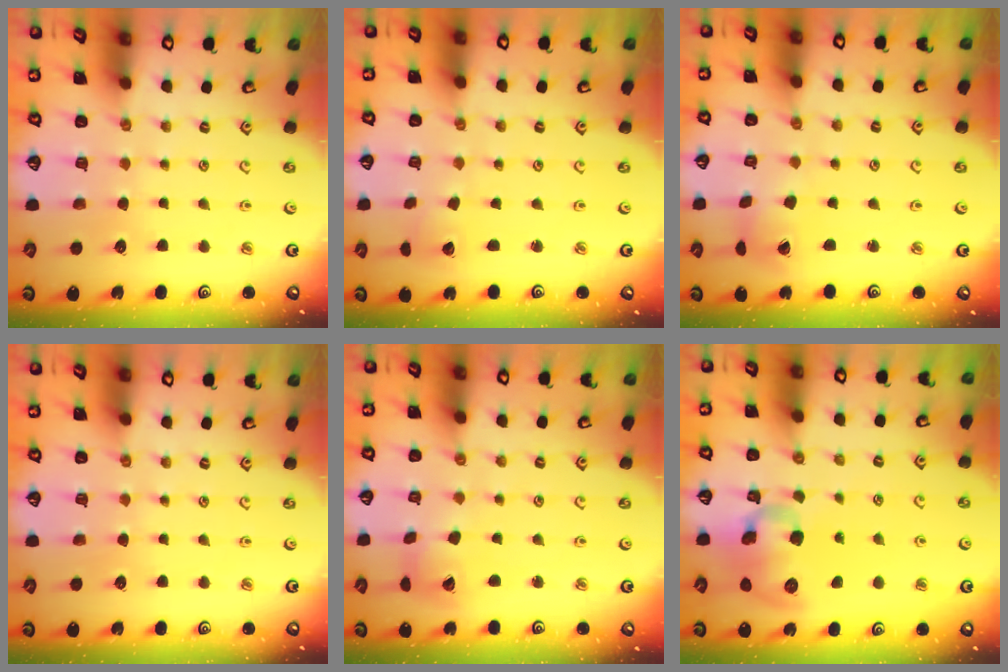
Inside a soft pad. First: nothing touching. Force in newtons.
{"total": 1.4, "press": 1.3, "slide": 0.2}
{"total": 3.7, "press": 3.6, "slide": 0.5}
{"total": 0.0}
{"total": 8.0, "press": 8.0, "slide": 1.0}
{"total": 11.2, "press": 11.0, "slide": 1.9}